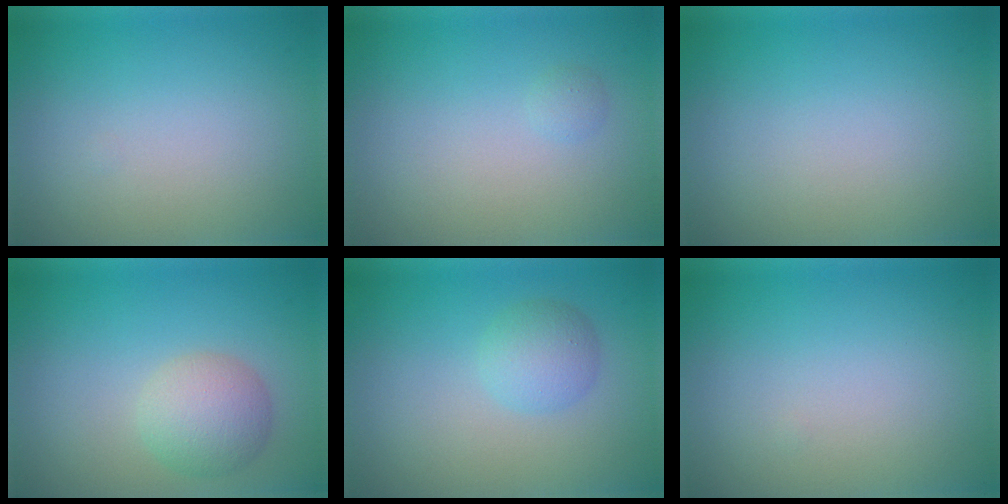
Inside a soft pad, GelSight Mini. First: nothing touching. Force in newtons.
{"total": 0.6, "press": 0.6, "slide": 0.0}
{"total": 0.0}
{"total": 3.7, "press": 3.7, "slide": 0.1}
{"total": 2.5, "press": 2.5, "slide": 0.1}
{"total": 0.0}